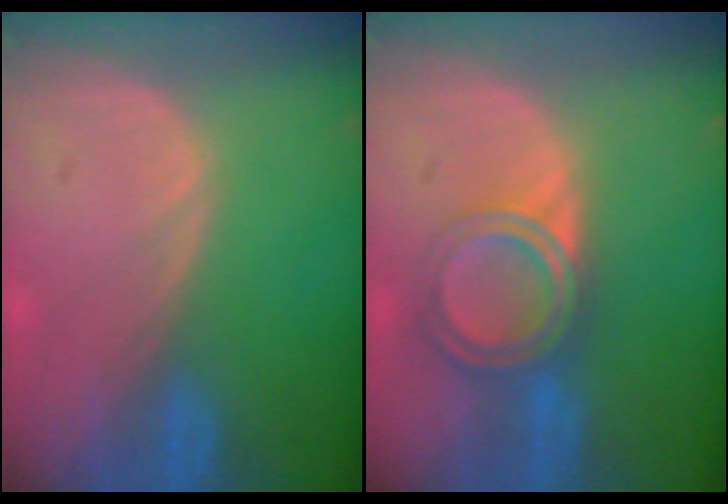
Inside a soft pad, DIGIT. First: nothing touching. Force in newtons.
{"total": 6.4, "press": 5.4, "slide": 3.5}